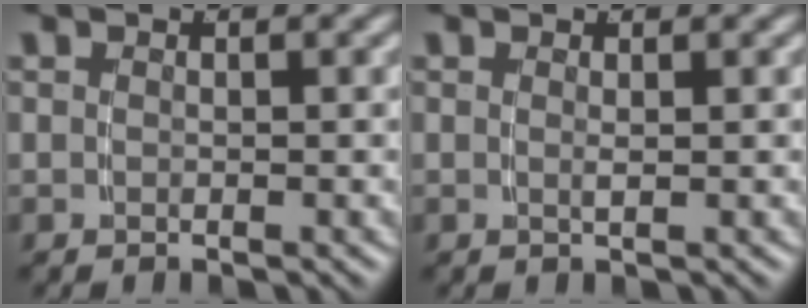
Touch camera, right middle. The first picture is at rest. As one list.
[{"total": 0.7, "force": [0.1, -0.5, 0.4], "torque": [-0.009, -0.004, 0.004]}]